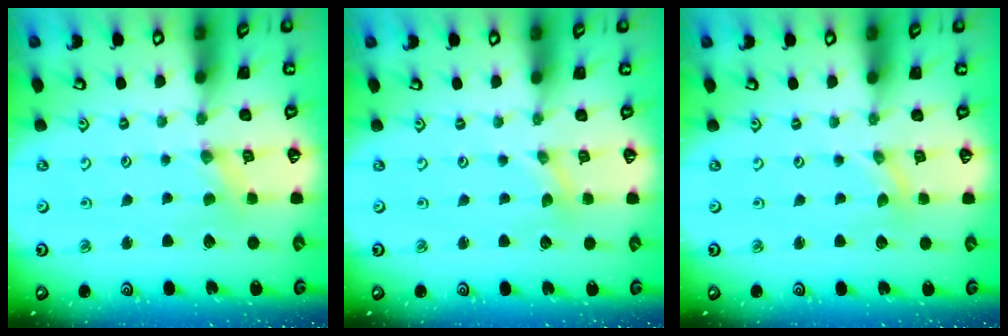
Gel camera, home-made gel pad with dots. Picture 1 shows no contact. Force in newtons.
{"total": 0.0}
{"total": 0.0}